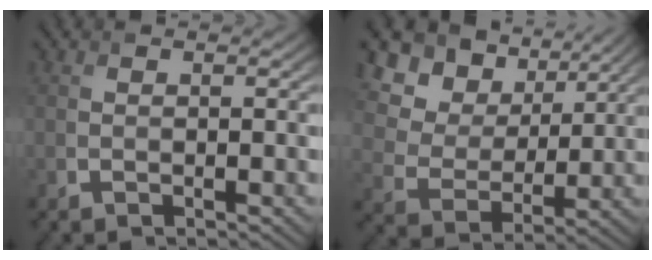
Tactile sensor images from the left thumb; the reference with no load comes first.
{"total": 14.5, "force": [7.3, 10.3, 7.3], "torque": [-0.212, 0.036, 0.154]}